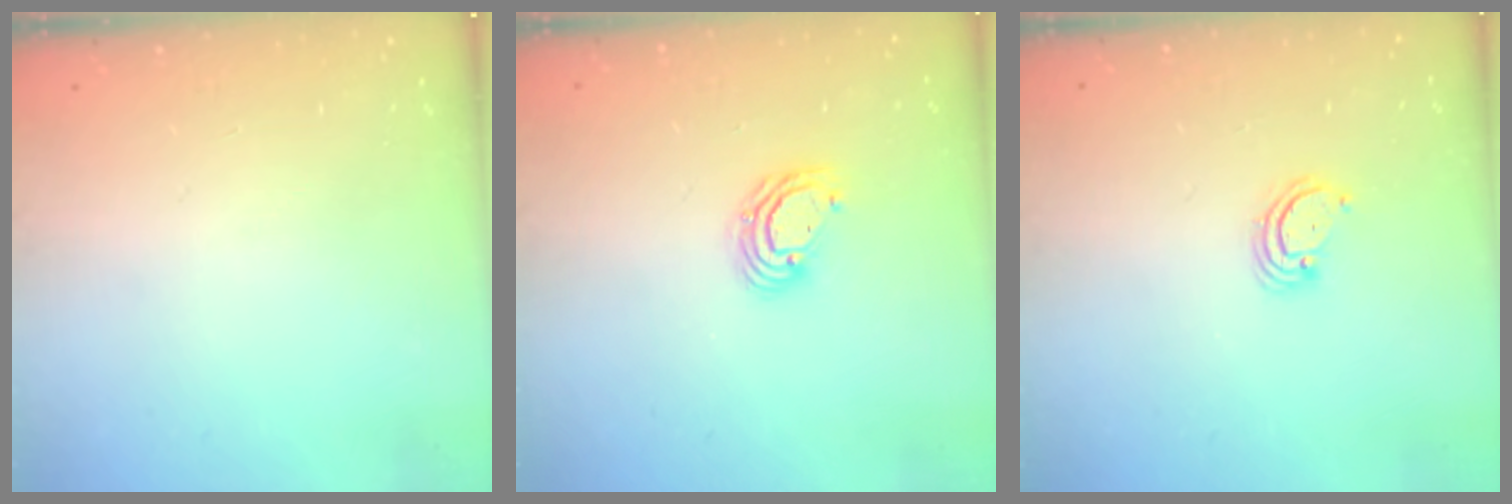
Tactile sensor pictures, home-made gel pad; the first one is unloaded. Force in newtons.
{"total": 6.3, "press": 6.3, "slide": 0.6}
{"total": 3.0, "press": 3.0, "slide": 0.3}